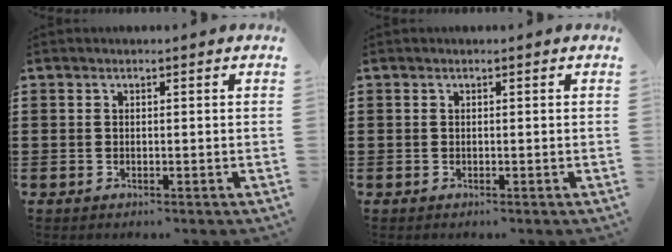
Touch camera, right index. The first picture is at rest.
{"total": 0.0}